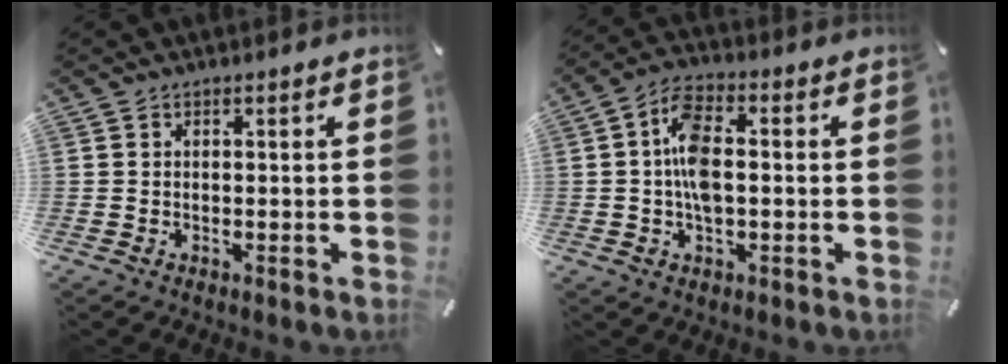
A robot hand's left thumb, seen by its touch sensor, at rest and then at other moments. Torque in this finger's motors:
{"motor_torque": [1.12, 1.57, 1.25, -0.10, 0.29]}